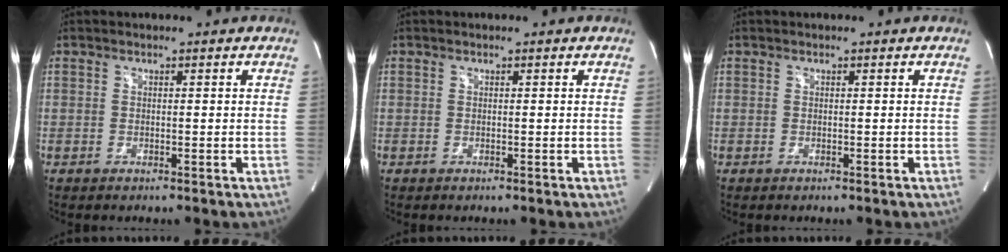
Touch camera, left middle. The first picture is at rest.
{"total": 0.0}
{"total": 0.0}